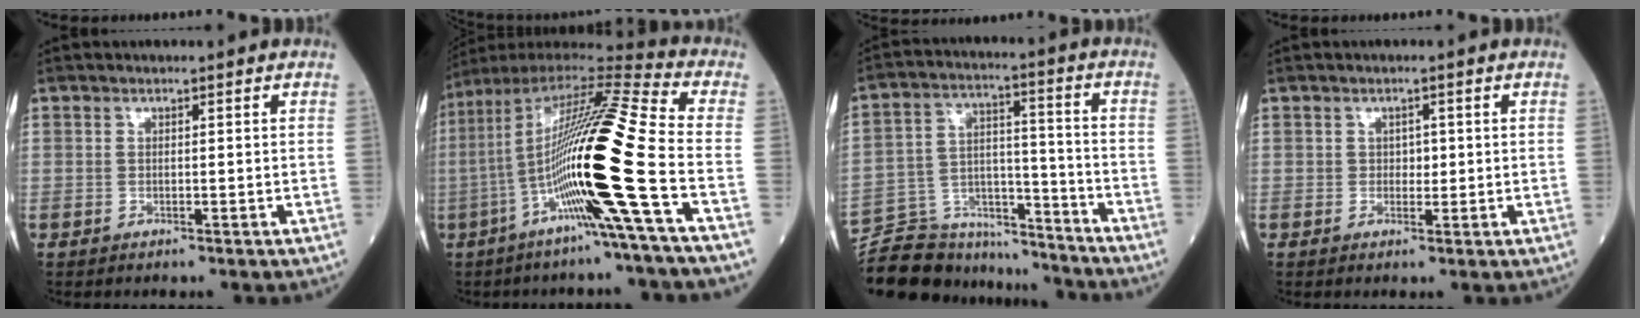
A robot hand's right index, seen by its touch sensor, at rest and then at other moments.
{"total": 22.2, "force": [-5.1, -1.0, 21.6], "torque": [-0.422, -0.013, -0.112]}
{"total": 15.3, "force": [-14.5, 4.5, 1.6], "torque": [-0.032, 0.053, -0.234]}
{"total": 1.4, "force": [0.1, 1.0, 0.9], "torque": [-0.008, 0.001, 0.002]}